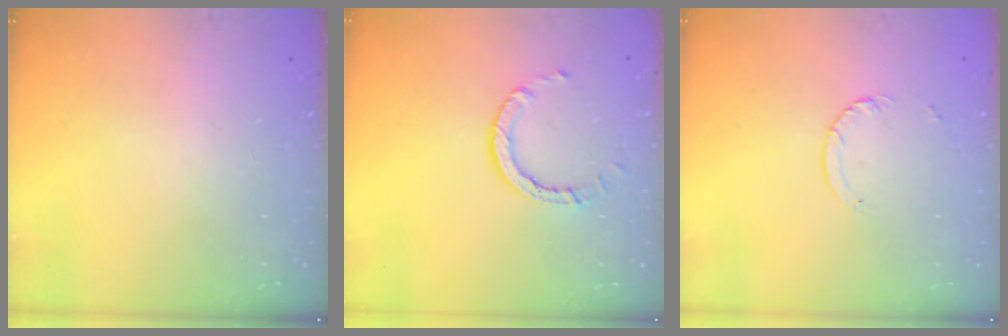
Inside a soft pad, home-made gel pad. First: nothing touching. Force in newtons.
{"total": 5.0, "press": 5.0, "slide": 0.3}
{"total": 3.8, "press": 3.8, "slide": 0.3}